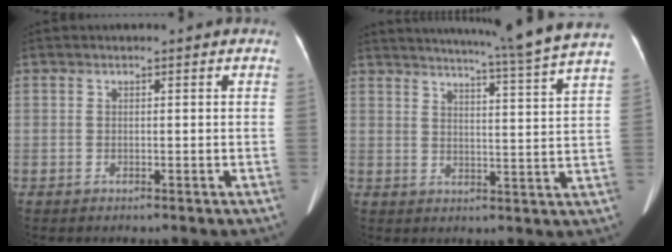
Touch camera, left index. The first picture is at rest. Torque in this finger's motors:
{"motor_torque": [0.85, -1.29, 0.12, 0.08]}